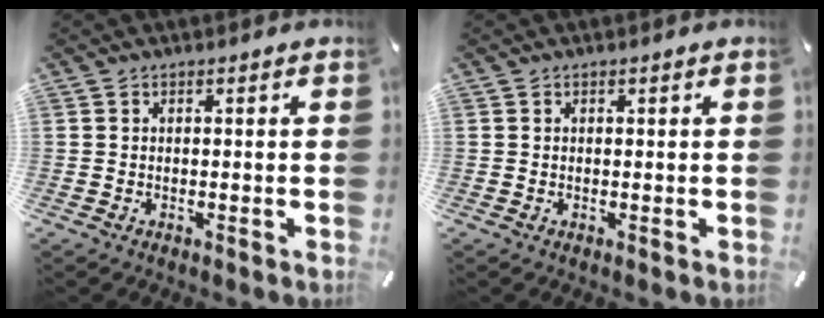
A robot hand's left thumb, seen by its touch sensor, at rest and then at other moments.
{"total": 0.0}